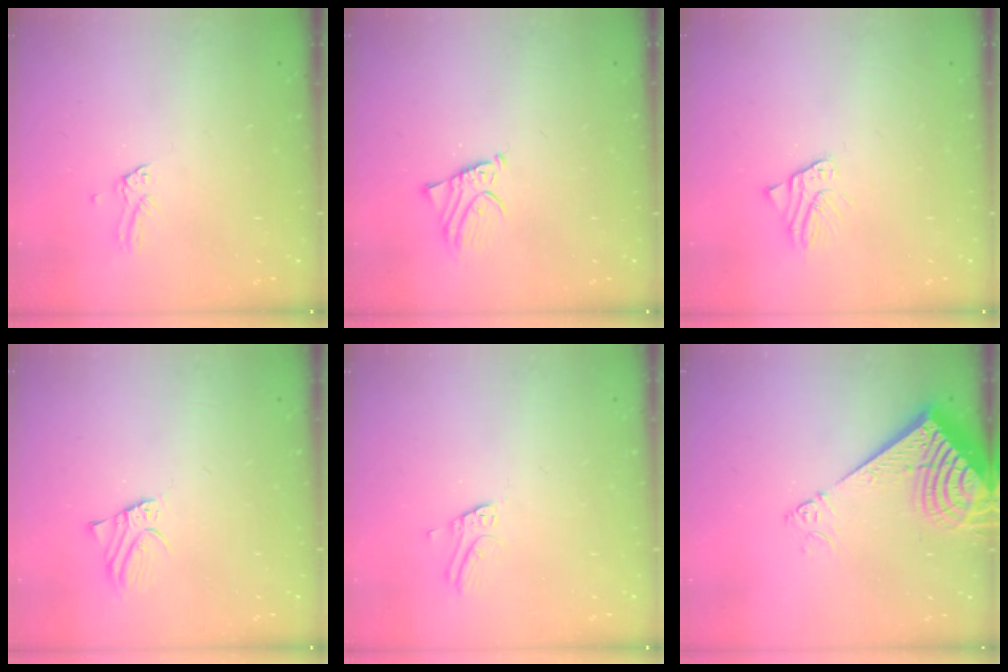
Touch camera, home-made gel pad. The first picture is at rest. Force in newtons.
{"total": 2.4, "press": 2.4, "slide": 0.2}
{"total": 2.7, "press": 2.6, "slide": 0.3}
{"total": 2.6, "press": 2.6, "slide": 0.1}
{"total": 4.6, "press": 4.6, "slide": 0.3}
{"total": 14.0, "press": 13.8, "slide": 2.1}